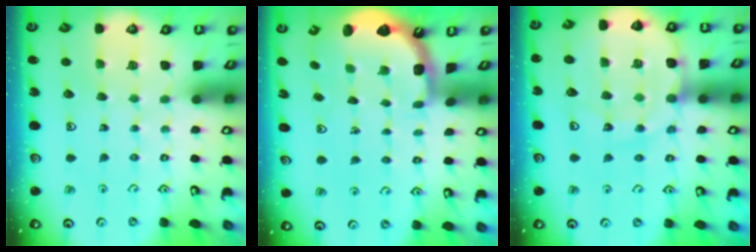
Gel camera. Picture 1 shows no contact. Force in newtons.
{"total": 2.4, "press": 1.7, "slide": 1.8}
{"total": 15.6, "press": 15.4, "slide": 1.9}